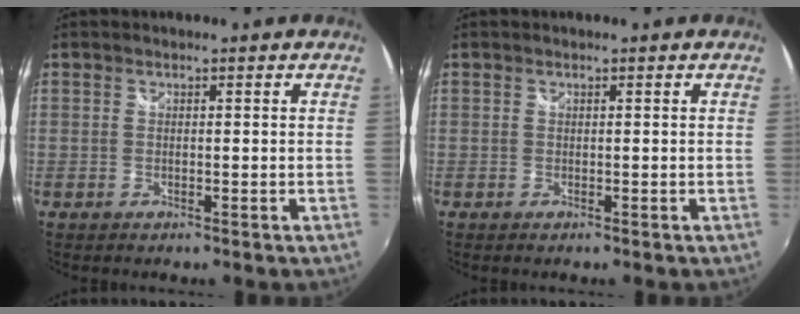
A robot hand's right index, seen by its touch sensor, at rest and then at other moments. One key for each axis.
{"total": 0.0}